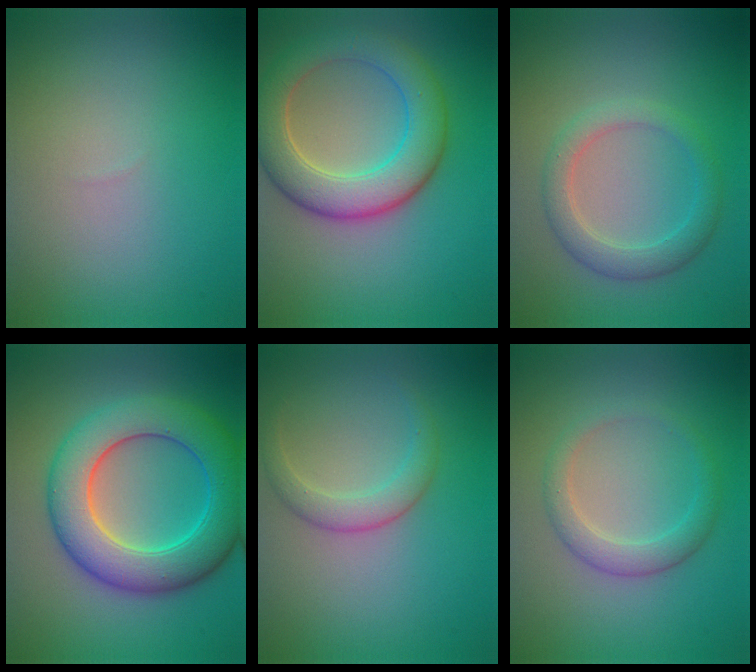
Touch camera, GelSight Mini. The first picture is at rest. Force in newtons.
{"total": 6.9, "press": 6.9, "slide": 0.5}
{"total": 2.9, "press": 2.9, "slide": 0.2}
{"total": 8.9, "press": 8.9, "slide": 0.3}
{"total": 2.3, "press": 2.3, "slide": 0.1}
{"total": 2.5, "press": 2.5, "slide": 0.2}